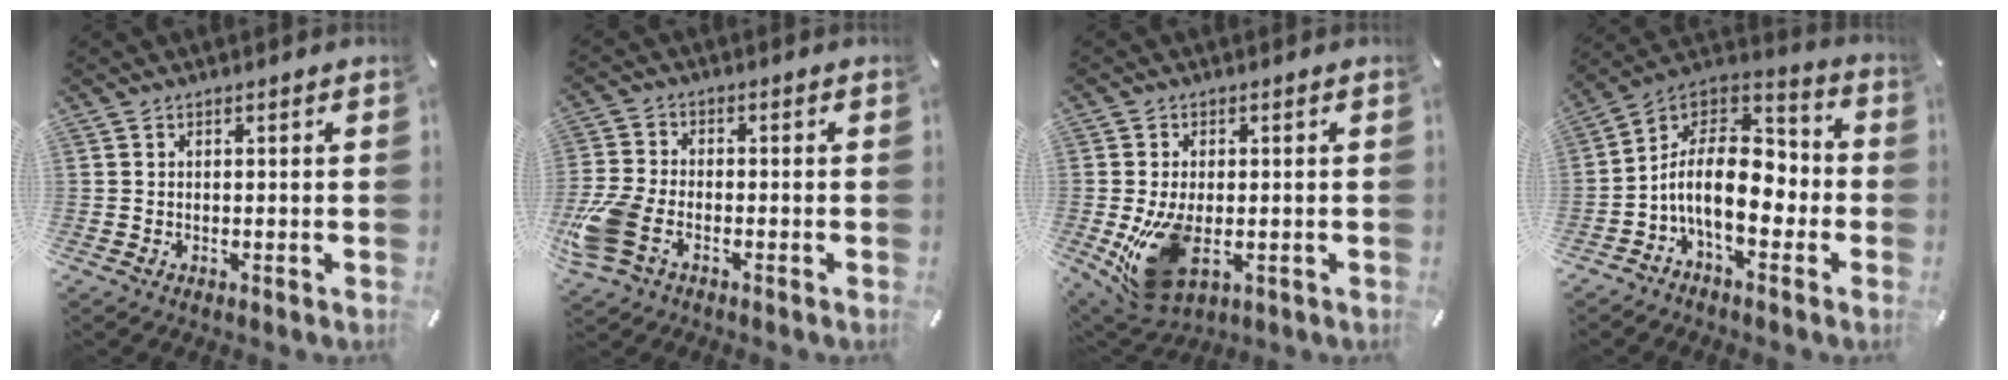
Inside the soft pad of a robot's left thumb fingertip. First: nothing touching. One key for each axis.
{"total": 10.6, "fx": -4.4, "fy": 6.4, "fz": 7.2, "tx": -0.169, "ty": 0.002, "tz": -0.080}
{"total": 12.7, "fx": -1.9, "fy": 7.8, "fz": 9.9, "tx": -0.190, "ty": -0.020, "tz": -0.030}
{"total": 15.4, "fx": -4.3, "fy": 9.0, "fz": 11.7, "tx": -0.225, "ty": 0.010, "tz": -0.077}